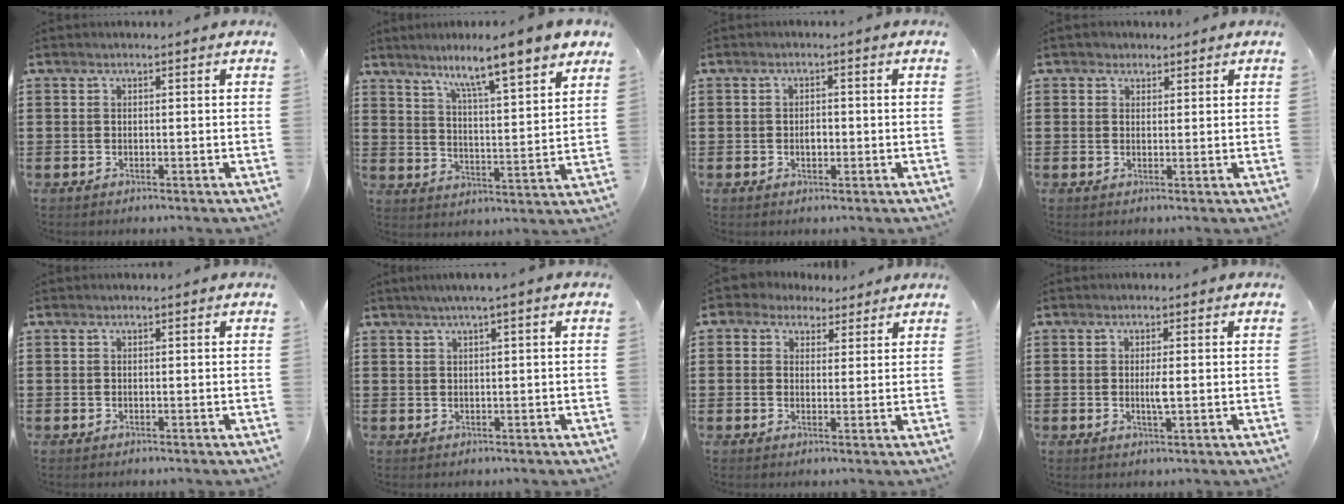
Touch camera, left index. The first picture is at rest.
{"total": 7.6, "force": [6.3, -0.5, 4.2], "torque": [-0.090, -0.049, 0.094]}
{"total": 1.8, "force": [-0.3, 1.0, 1.4], "torque": [-0.029, 0.004, -0.007]}
{"total": 1.5, "force": [1.1, 1.0, 0.0], "torque": [-0.004, 0.007, 0.022]}
{"total": 0.0}
{"total": 1.4, "force": [0.5, -0.1, 1.3], "torque": [-0.023, -0.002, 0.008]}
{"total": 2.9, "force": [2.0, 2.1, 0.5], "torque": [-0.021, 0.009, 0.037]}
{"total": 2.3, "force": [-0.1, 0.3, 2.2], "torque": [-0.043, -0.002, -0.002]}